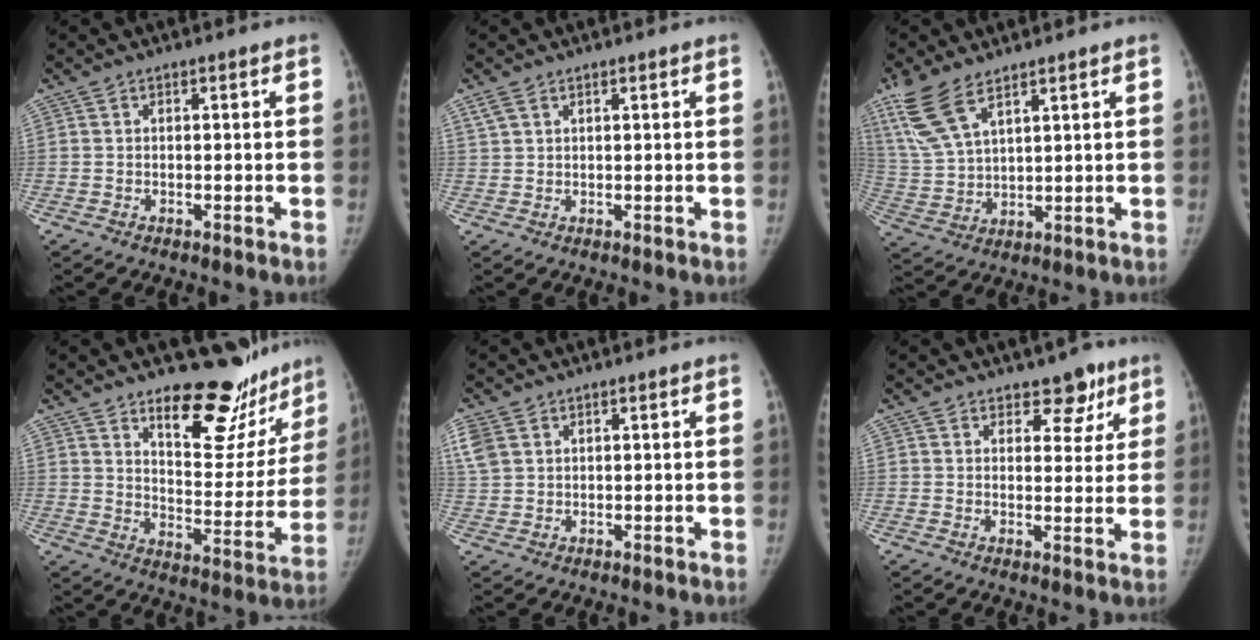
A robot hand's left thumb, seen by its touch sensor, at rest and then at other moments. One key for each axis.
{"total": 2.2, "fx": 1.4, "fy": 1.2, "fz": 1.2, "tx": -0.026, "ty": 0.004, "tz": 0.035}
{"total": 11.5, "fx": 7.6, "fy": 4.4, "fz": 7.4, "tx": -0.160, "ty": -0.018, "tz": 0.163}
{"total": 18.9, "fx": 14.9, "fy": 7.9, "fz": 8.7, "tx": -0.053, "ty": -0.125, "tz": 0.205}
{"total": 6.3, "fx": 2.9, "fy": 4.4, "fz": 3.4, "tx": -0.094, "ty": 0.009, "tz": 0.068}
{"total": 5.6, "fx": 3.8, "fy": 3.5, "fz": 2.2, "tx": 0.013, "ty": -0.019, "tz": 0.049}